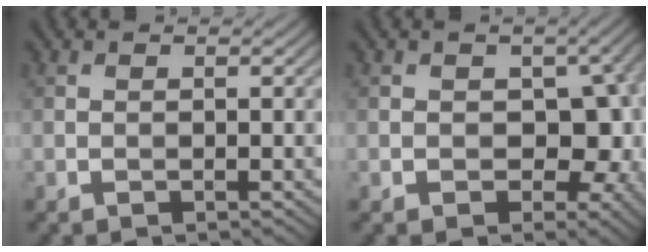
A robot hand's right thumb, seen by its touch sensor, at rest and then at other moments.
{"total": 8.0, "force": [-0.8, 5.6, 5.6], "torque": [-0.068, -0.018, -0.007]}